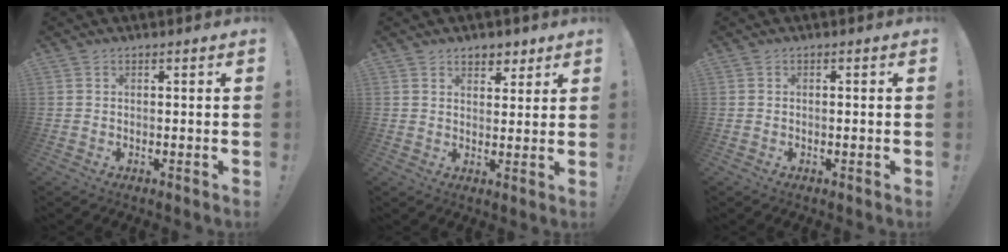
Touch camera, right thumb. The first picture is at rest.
{"total": 4.8, "force": [3.4, 3.0, 1.4], "torque": [-0.003, -0.021, 0.060]}
{"total": 0.5, "force": [-0.4, 0.0, 0.4], "torque": [-0.007, 0.000, -0.006]}